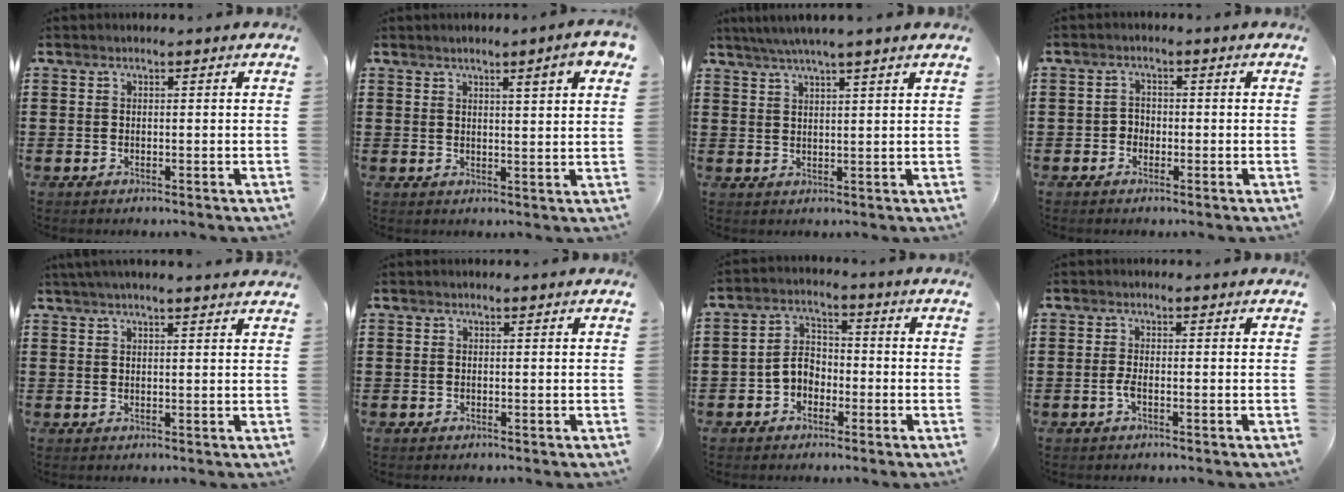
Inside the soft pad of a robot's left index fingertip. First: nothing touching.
{"total": 4.9, "force": [3.3, -0.1, 3.6], "torque": [-0.061, -0.012, 0.051]}
{"total": 3.6, "force": [3.0, -0.6, 1.8], "torque": [-0.042, -0.005, 0.053]}
{"total": 1.4, "force": [-0.9, 1.1, 0.2], "torque": [-0.008, 0.005, -0.022]}
{"total": 2.2, "force": [2.0, -0.2, 1.0], "torque": [-0.024, 0.001, 0.036]}
{"total": 0.0}
{"total": 4.3, "force": [-1.9, 3.1, 2.2], "torque": [-0.053, 0.012, -0.041]}
{"total": 1.5, "force": [-0.6, 0.2, 1.4], "torque": [-0.034, -0.002, -0.013]}